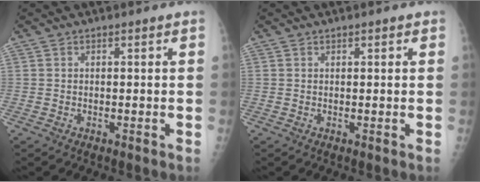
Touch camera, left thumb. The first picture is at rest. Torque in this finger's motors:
{"motor_torque": [-0.16, 0.02, -0.22, -0.15, 0.03]}